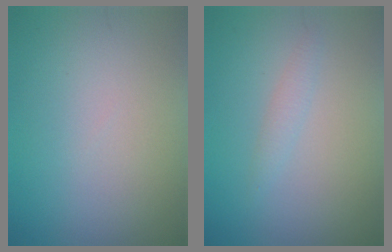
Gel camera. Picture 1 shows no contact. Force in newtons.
{"total": 1.1, "press": 1.1, "slide": 0.1}